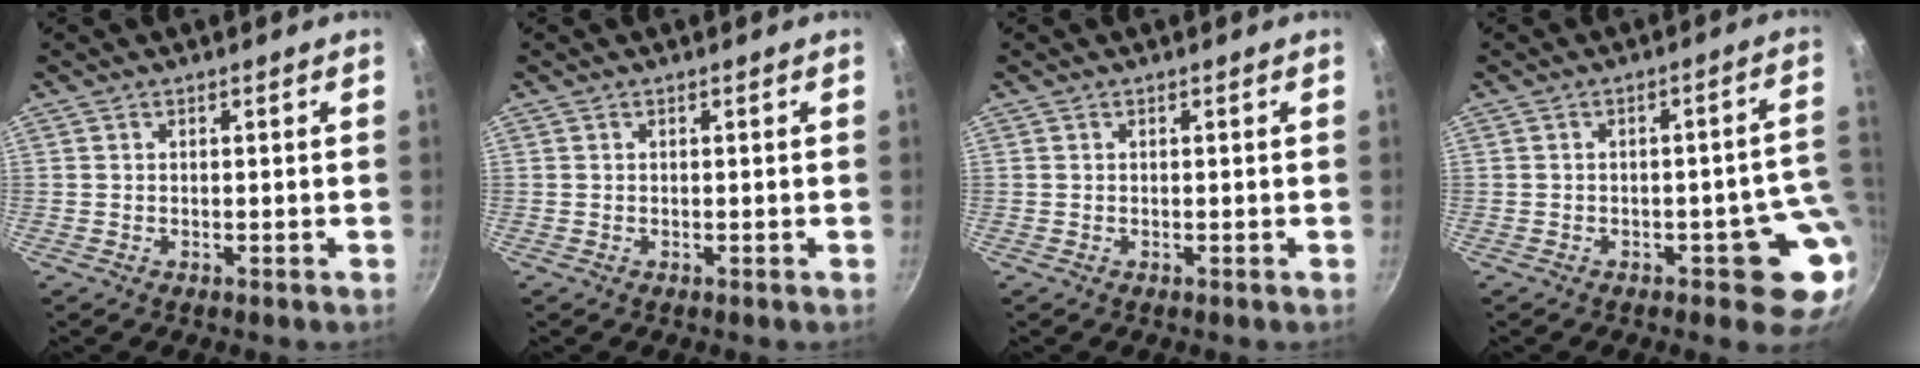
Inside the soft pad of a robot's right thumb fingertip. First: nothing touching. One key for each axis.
{"total": 0.0}
{"total": 0.0}
{"total": 9.2, "fx": -2.1, "fy": 4.7, "fz": 7.6, "tx": -0.017, "ty": 0.025, "tz": -0.021}